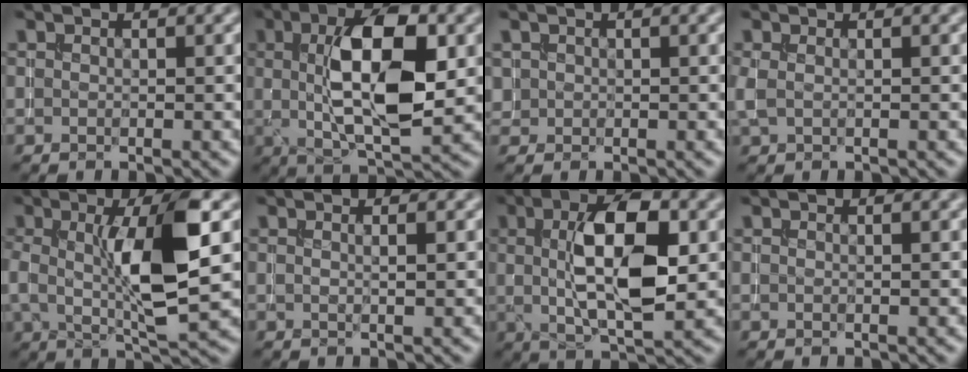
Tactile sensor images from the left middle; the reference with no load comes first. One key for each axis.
{"total": 9.9, "fx": 1.4, "fy": 3.8, "fz": 9.0, "tx": -0.147, "ty": 0.011, "tz": 0.022}
{"total": 0.6, "fx": 0.3, "fy": 0.5, "fz": -0.1, "tx": 0.007, "ty": 0.004, "tz": 0.004}
{"total": 0.8, "fx": 0.2, "fy": 0.4, "fz": 0.7, "tx": -0.020, "ty": 0.004, "tz": 0.001}
{"total": 8.2, "fx": 0.8, "fy": 2.0, "fz": 7.9, "tx": -0.133, "ty": 0.001, "tz": 0.015}
{"total": 1.1, "fx": 0.3, "fy": 0.2, "fz": 1.1, "tx": -0.008, "ty": 0.001, "tz": -0.001}
{"total": 8.8, "fx": 1.3, "fy": 3.4, "fz": 8.1, "tx": -0.134, "ty": 0.009, "tz": 0.018}
{"total": 0.0}